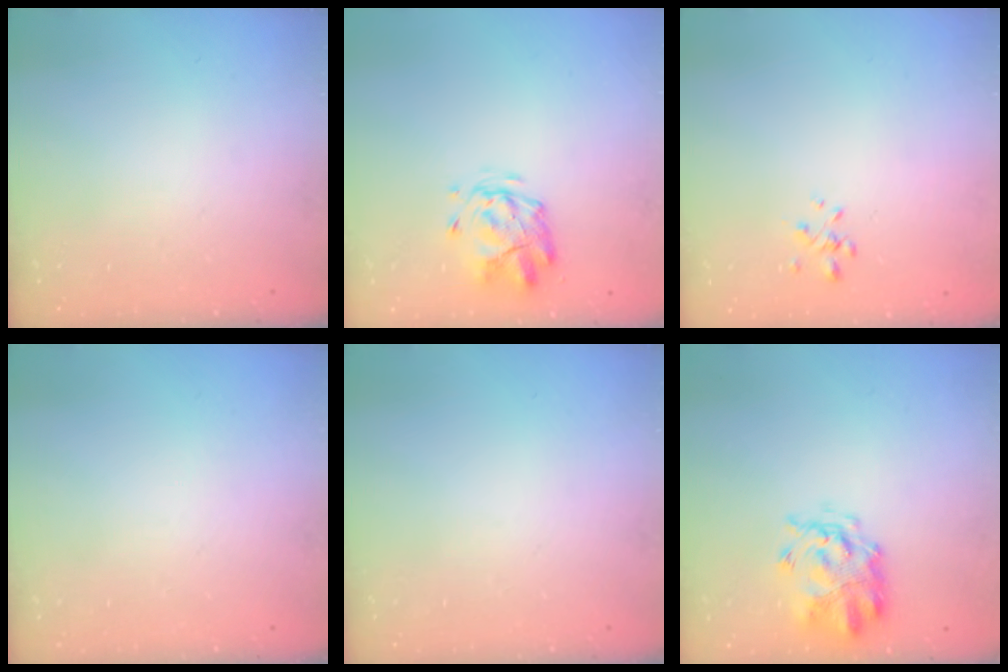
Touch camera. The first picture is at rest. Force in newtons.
{"total": 2.7, "press": 2.4, "slide": 1.2}
{"total": 0.0}
{"total": 0.0}
{"total": 0.0}
{"total": 3.6, "press": 3.4, "slide": 1.1}